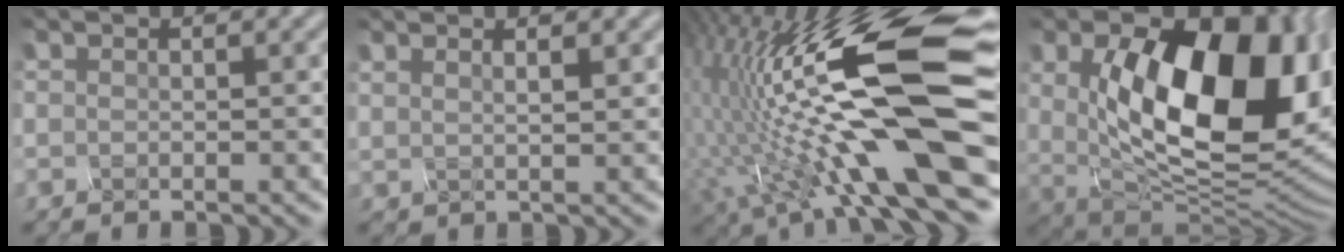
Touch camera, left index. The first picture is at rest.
{"total": 2.5, "force": [1.5, 1.0, 1.7], "torque": [0.002, 0.010, 0.003]}
{"total": 16.4, "force": [0.7, 3.9, 15.9], "torque": [-0.288, 0.010, 0.020]}
{"total": 15.1, "force": [2.0, 8.2, 12.5], "torque": [-0.167, -0.016, 0.035]}